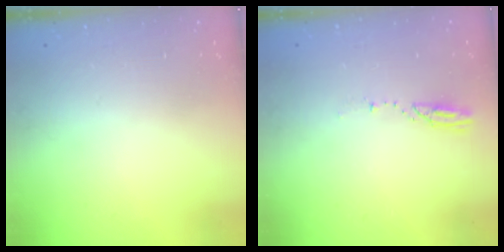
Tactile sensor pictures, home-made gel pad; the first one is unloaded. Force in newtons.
{"total": 3.7, "press": 3.7, "slide": 0.4}